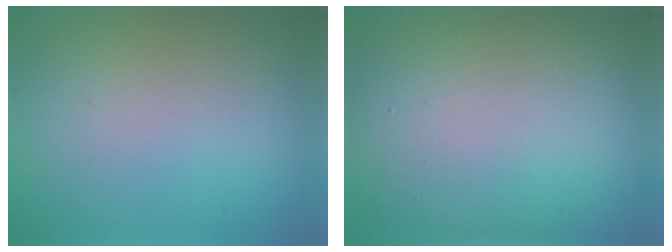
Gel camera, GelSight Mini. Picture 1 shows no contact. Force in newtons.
{"total": 14.2, "press": 14.1, "slide": 1.1}